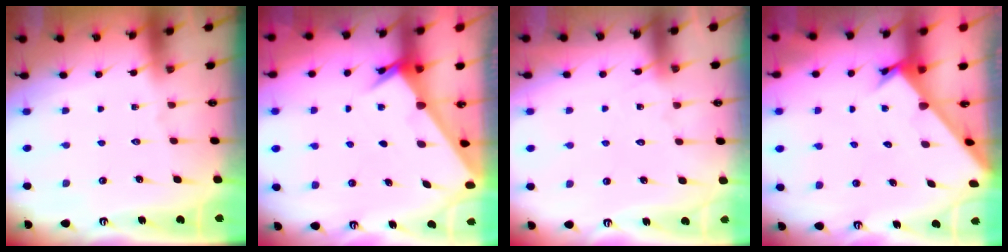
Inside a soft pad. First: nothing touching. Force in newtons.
{"total": 2.7, "press": 2.7, "slide": 0.2}
{"total": 6.1, "press": 6.1, "slide": 0.5}
{"total": 2.1, "press": 2.1, "slide": 0.2}